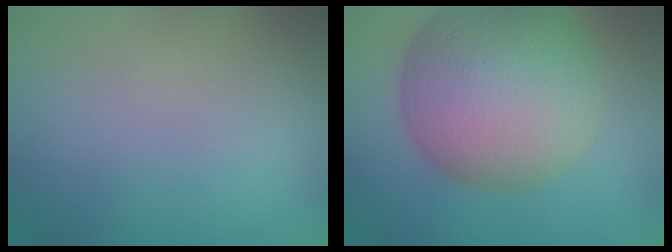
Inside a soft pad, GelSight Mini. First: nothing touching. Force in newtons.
{"total": 14.2, "press": 14.2, "slide": 0.5}